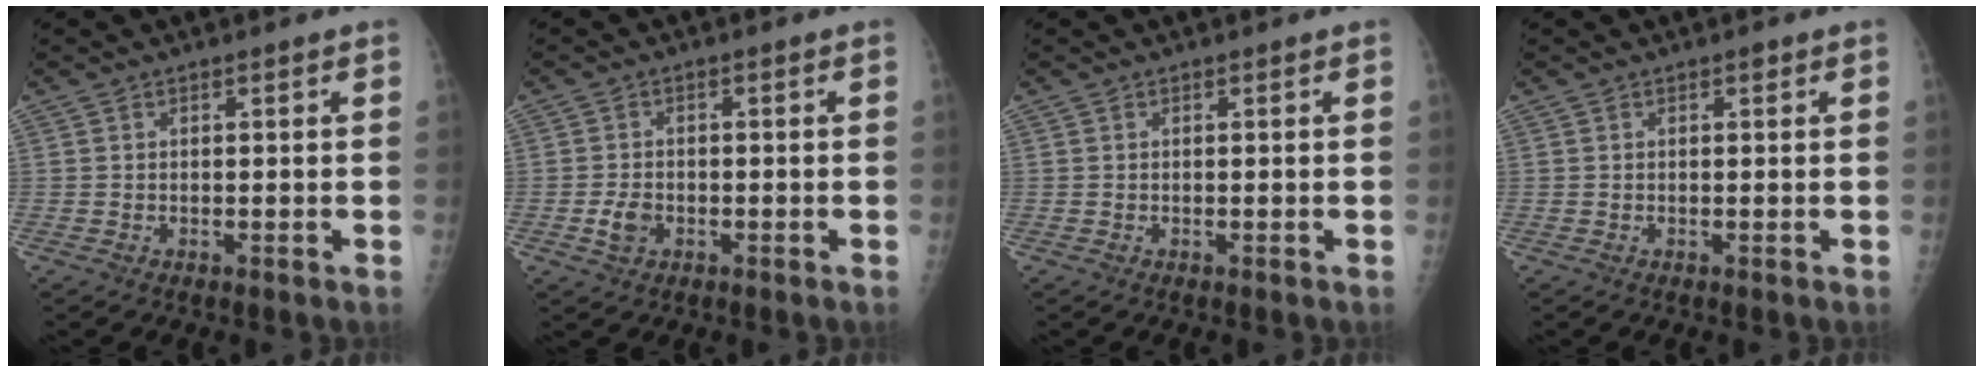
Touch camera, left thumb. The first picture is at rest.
{"total": 3.2, "force": [-1.1, 2.3, 2.0], "torque": [-0.034, 0.005, -0.019]}
{"total": 0.0}
{"total": 0.7, "force": [0.3, 0.3, 0.5], "torque": [-0.004, 0.000, 0.003]}